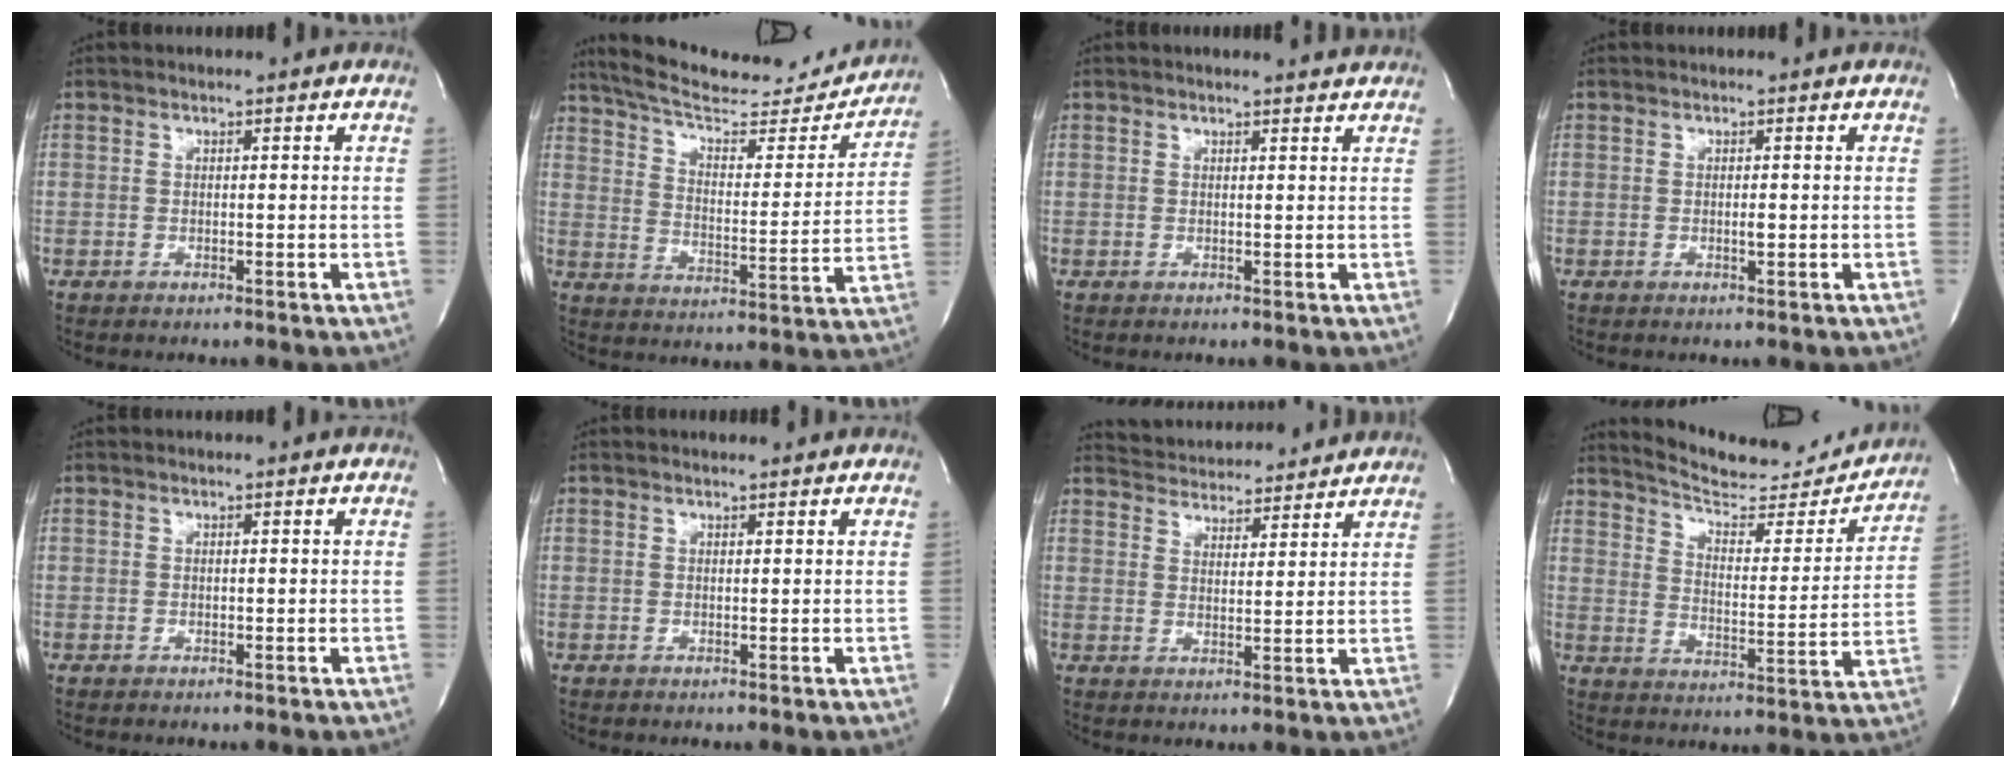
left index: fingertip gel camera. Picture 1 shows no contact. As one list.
[{"total": 21.2, "force": [19.8, 3.9, 6.7], "torque": [-0.101, -0.034, 0.272]}, {"total": 2.4, "force": [2.3, -0.1, 0.4], "torque": [-0.010, -0.003, 0.019]}, {"total": 0.7, "force": [-0.2, 0.1, 0.7], "torque": [-0.012, -0.003, -0.004]}, {"total": 0.0}, {"total": 1.4, "force": [1.4, -0.1, 0.2], "torque": [-0.008, 0.003, 0.019]}, {"total": 11.9, "force": [11.5, 2.1, 2.2], "torque": [-0.032, 0.017, 0.159]}, {"total": 17.7, "force": [17.0, 2.9, 3.9], "torque": [-0.051, -0.043, 0.229]}]